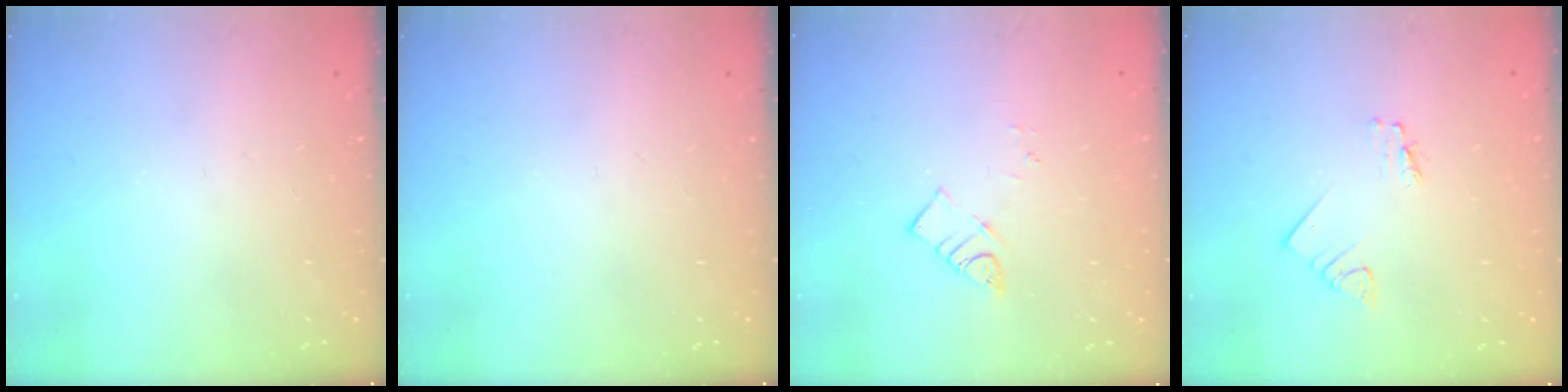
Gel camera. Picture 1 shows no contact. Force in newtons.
{"total": 0.0}
{"total": 3.4, "press": 3.4, "slide": 0.2}
{"total": 1.2, "press": 1.2, "slide": 0.1}